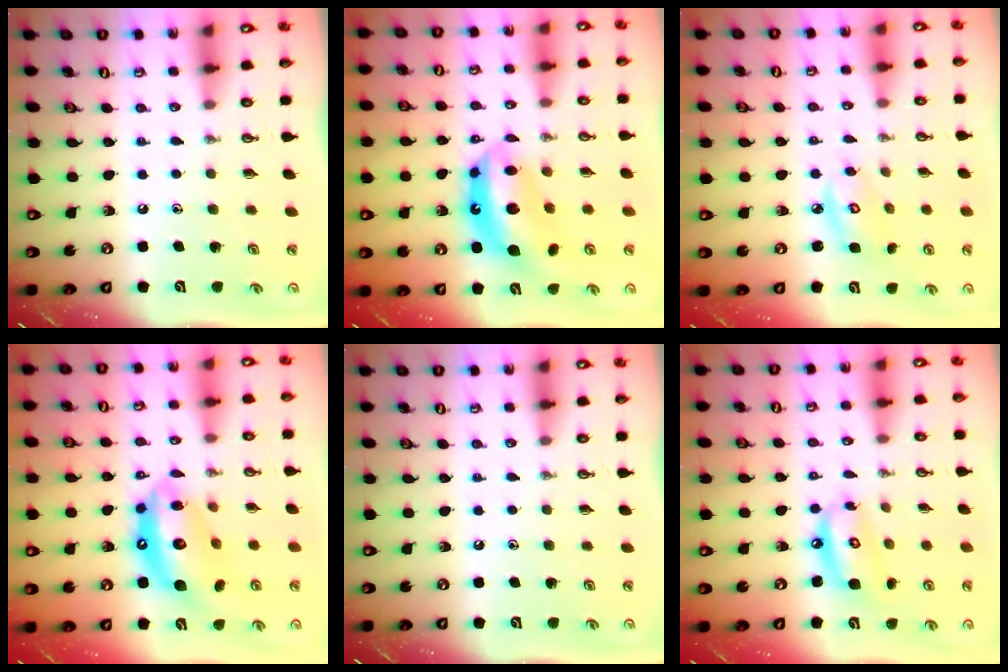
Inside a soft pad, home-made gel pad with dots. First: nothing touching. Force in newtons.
{"total": 13.4, "press": 13.4, "slide": 0.9}
{"total": 5.8, "press": 5.8, "slide": 0.4}
{"total": 15.9, "press": 15.8, "slide": 1.6}
{"total": 0.0}
{"total": 10.9, "press": 10.8, "slide": 1.4}